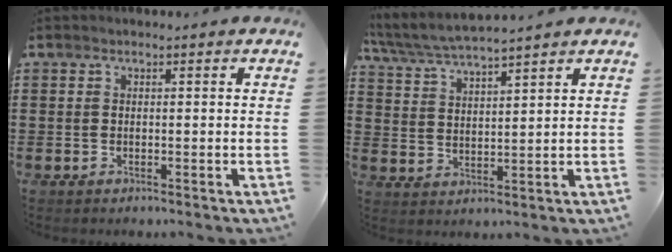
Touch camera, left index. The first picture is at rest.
{"total": 4.9, "force": [4.6, -0.1, 1.6], "torque": [-0.048, -0.023, 0.082]}